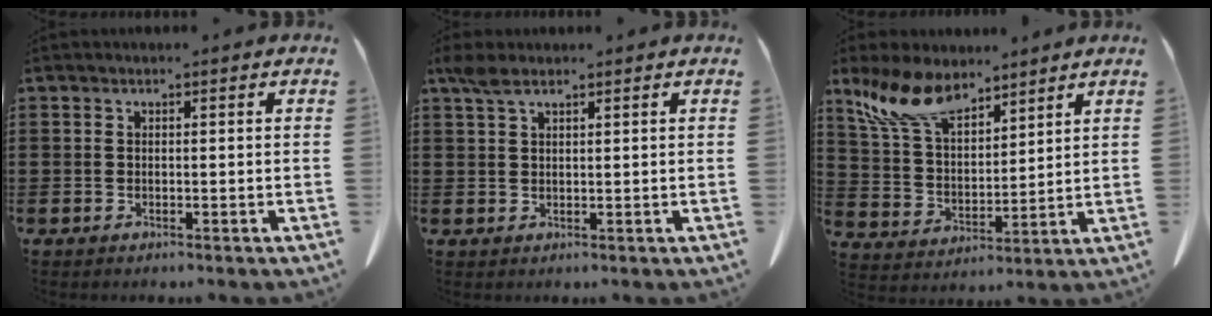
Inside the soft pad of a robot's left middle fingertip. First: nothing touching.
{"total": 2.5, "force": [1.7, 0.9, 1.6], "torque": [-0.038, 0.002, 0.032]}
{"total": 10.9, "force": [8.1, 4.5, 5.8], "torque": [-0.147, -0.017, 0.155]}